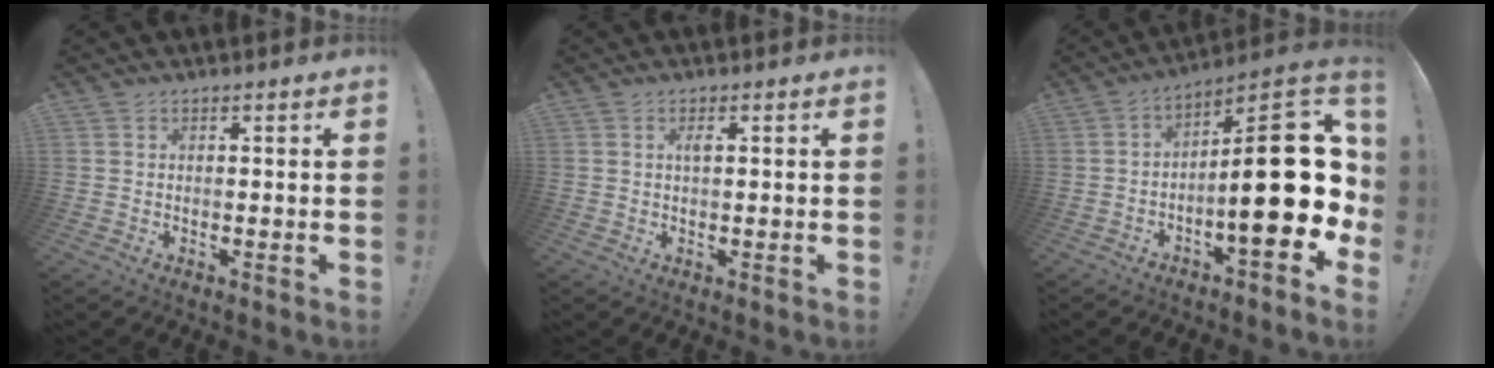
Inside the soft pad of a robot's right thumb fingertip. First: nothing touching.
{"total": 1.4, "force": [0.5, 0.1, 1.3], "torque": [-0.018, 0.001, 0.006]}
{"total": 24.3, "force": [-2.4, 8.6, 22.6], "torque": [-0.312, 0.016, -0.029]}